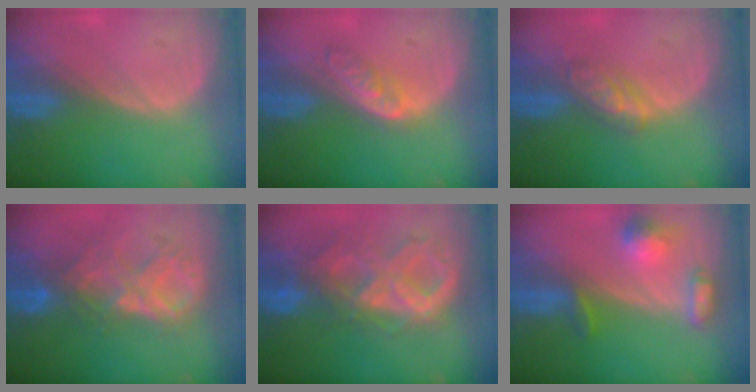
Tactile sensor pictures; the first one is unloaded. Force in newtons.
{"total": 4.8, "press": 4.1, "slide": 2.5}
{"total": 4.6, "press": 4.5, "slide": 1.3}
{"total": 9.0, "press": 7.8, "slide": 4.6}
{"total": 10.5, "press": 8.8, "slide": 5.8}
{"total": 5.9, "press": 5.8, "slide": 1.2}